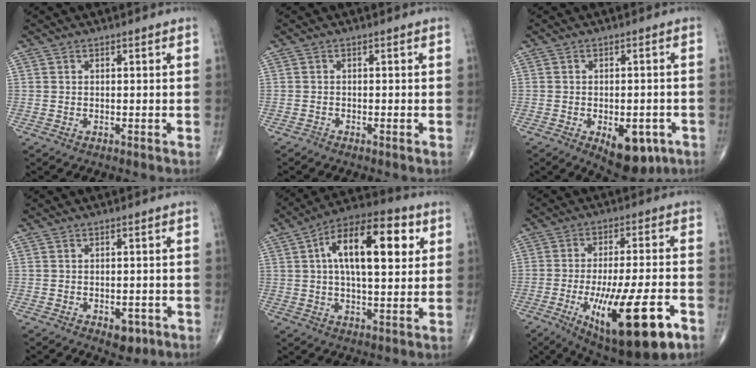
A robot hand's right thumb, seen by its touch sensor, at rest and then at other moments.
{"total": 0.5, "force": [-0.5, 0.0, 0.2], "torque": [0.000, -0.001, -0.011]}
{"total": 9.8, "force": [-4.1, 5.2, 7.3], "torque": [-0.076, 0.008, -0.045]}
{"total": 3.5, "force": [-1.4, 2.1, 2.4], "torque": [-0.014, 0.004, -0.011]}
{"total": 18.1, "force": [4.9, 7.8, 15.5], "torque": [-0.229, 0.014, 0.069]}
{"total": 21.0, "force": [-8.3, 6.0, 18.3], "torque": [-0.286, 0.008, -0.114]}